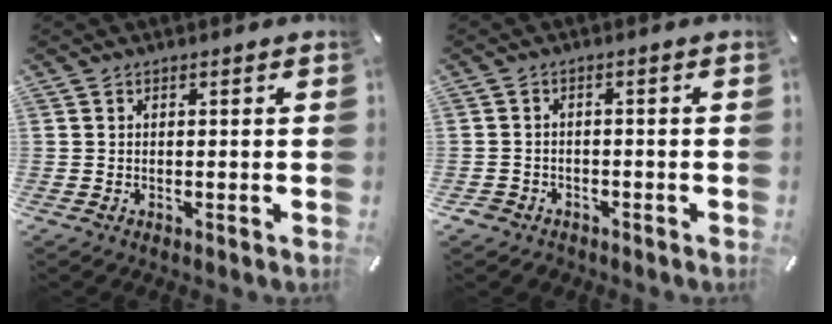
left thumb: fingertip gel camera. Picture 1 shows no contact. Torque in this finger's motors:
{"motor_torque": [-0.18, 0.03, -0.19, 0.16, 0.00]}